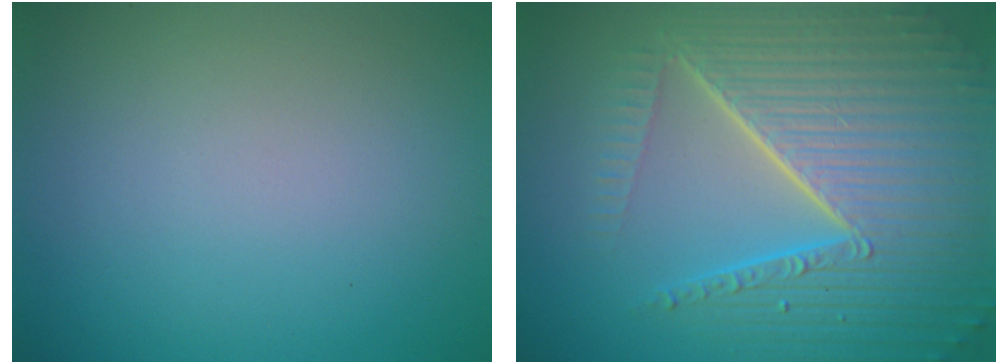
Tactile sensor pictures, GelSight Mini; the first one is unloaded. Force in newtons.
{"total": 10.1, "press": 6.4, "slide": 7.8}